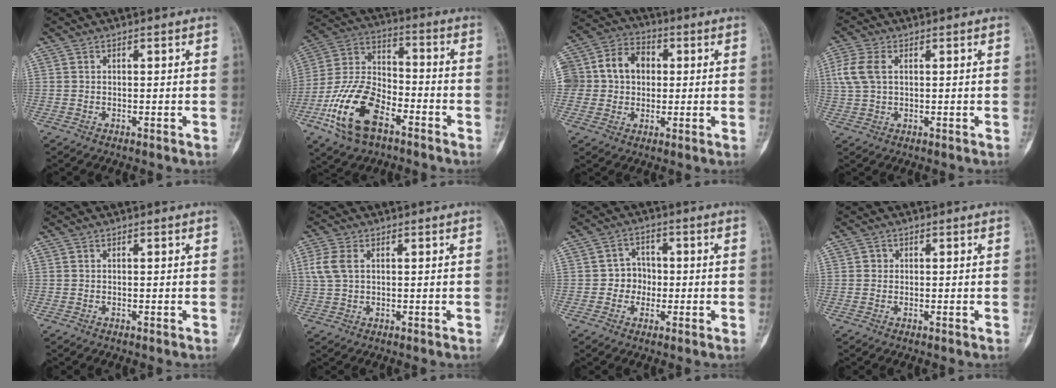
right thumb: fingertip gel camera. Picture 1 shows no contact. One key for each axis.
{"total": 17.2, "fx": -8.2, "fy": 9.3, "fz": 12.0, "tx": -0.232, "ty": 0.047, "tz": -0.159}
{"total": 14.2, "fx": 2.0, "fy": 11.8, "fz": 7.6, "tx": -0.122, "ty": 0.035, "tz": 0.035}
{"total": 6.0, "fx": 1.3, "fy": 3.6, "fz": 4.5, "tx": -0.116, "ty": 0.011, "tz": 0.027}
{"total": 0.0}
{"total": 4.7, "fx": 1.2, "fy": 2.9, "fz": 3.5, "tx": -0.090, "ty": 0.009, "tz": 0.025}
{"total": 4.7, "fx": -0.7, "fy": 4.4, "fz": 1.6, "tx": 0.016, "ty": 0.014, "tz": -0.021}
{"total": 1.0, "fx": 0.1, "fy": 1.0, "fz": 0.2, "tx": 0.003, "ty": 0.003, "tz": 0.000}